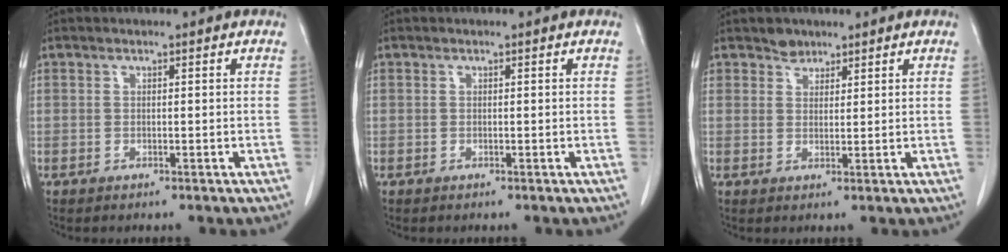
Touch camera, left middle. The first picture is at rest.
{"total": 0.0}
{"total": 2.1, "force": [1.7, 1.2, 0.1], "torque": [0.004, 0.000, 0.027]}